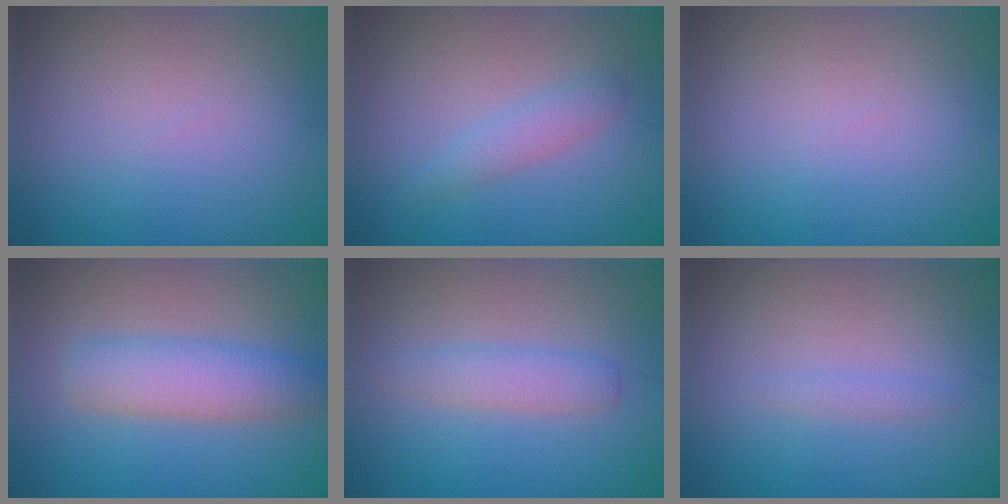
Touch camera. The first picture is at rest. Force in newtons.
{"total": 1.7, "press": 1.7, "slide": 0.1}
{"total": 0.0}
{"total": 4.7, "press": 4.7, "slide": 0.2}
{"total": 2.4, "press": 2.4, "slide": 0.1}
{"total": 0.8, "press": 0.8, "slide": 0.1}